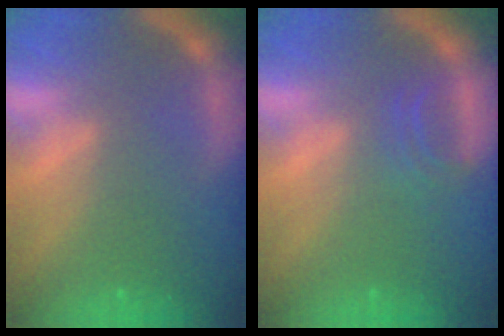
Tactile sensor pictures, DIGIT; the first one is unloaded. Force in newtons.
{"total": 1.9}